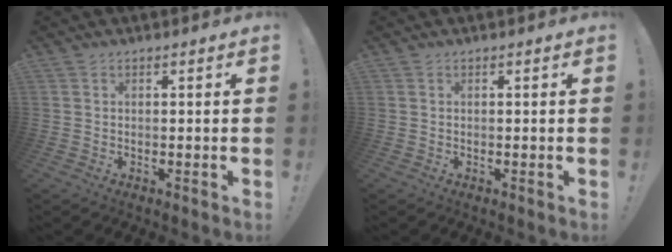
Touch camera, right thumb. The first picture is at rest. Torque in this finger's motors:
{"motor_torque": [-0.18, 0.28, -0.14, 0.06, 0.01]}